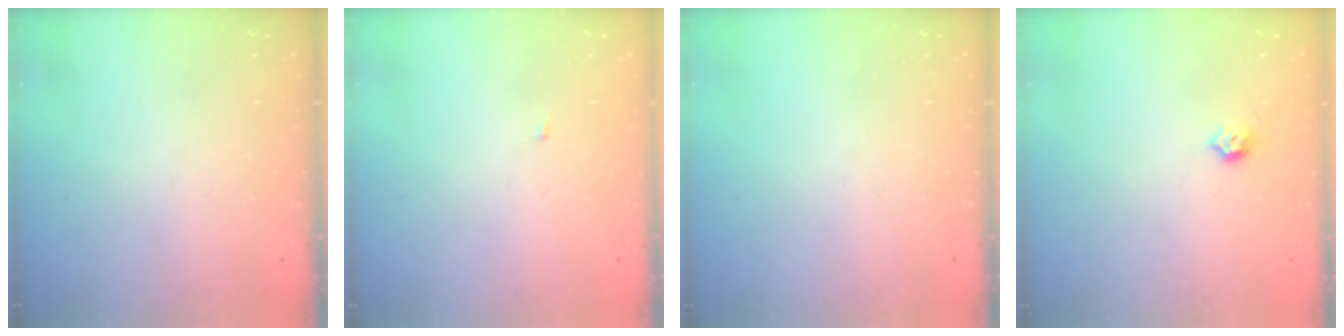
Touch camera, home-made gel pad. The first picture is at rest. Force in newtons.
{"total": 1.8, "press": 1.8, "slide": 0.2}
{"total": 0.0}
{"total": 4.0, "press": 3.9, "slide": 0.7}